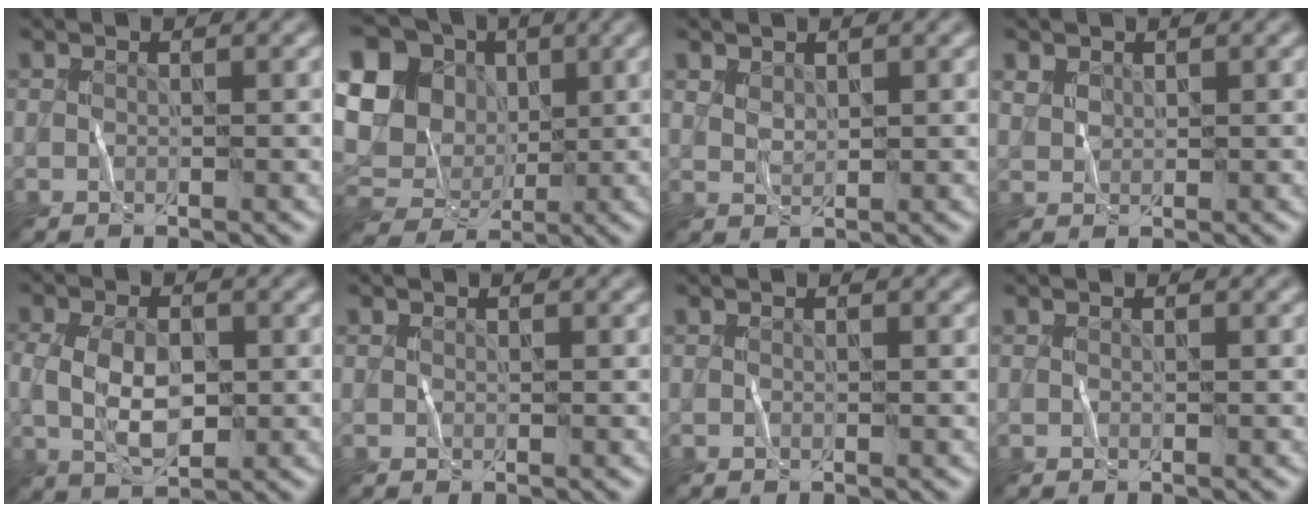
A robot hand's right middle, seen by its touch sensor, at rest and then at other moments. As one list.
[{"total": 13.7, "force": [3.5, 11.8, 6.0], "torque": [-0.172, 0.020, 0.053]}, {"total": 0.9, "force": [0.8, 0.4, 0.1], "torque": [-0.005, 0.000, 0.018]}, {"total": 1.0, "force": [0.8, 0.6, -0.2], "torque": [0.000, 0.003, 0.015]}, {"total": 4.7, "force": [-0.1, 2.9, 3.7], "torque": [-0.084, -0.001, -0.001]}, {"total": 0.0}, {"total": 0.0}, {"total": 0.0}]